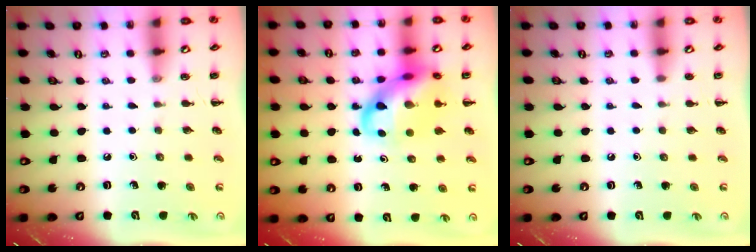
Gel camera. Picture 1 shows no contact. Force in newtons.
{"total": 15.9, "press": 15.5, "slide": 3.5}
{"total": 0.7, "press": 0.7, "slide": 0.0}